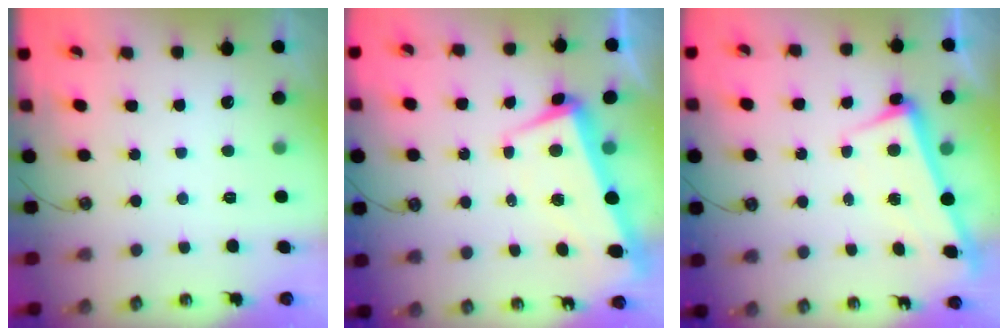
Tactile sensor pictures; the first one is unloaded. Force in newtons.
{"total": 2.2, "press": 0.4, "slide": 2.1}
{"total": 2.4, "press": 2.2, "slide": 0.9}